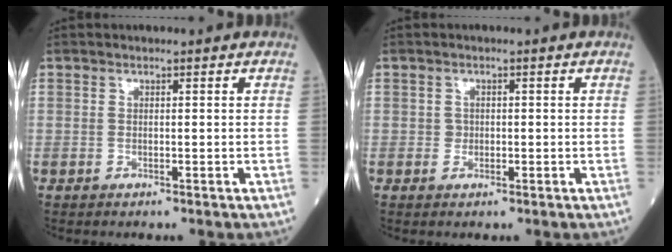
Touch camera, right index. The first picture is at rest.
{"total": 1.1, "force": [-0.1, 1.1, 0.3], "torque": [-0.001, 0.003, -0.001]}